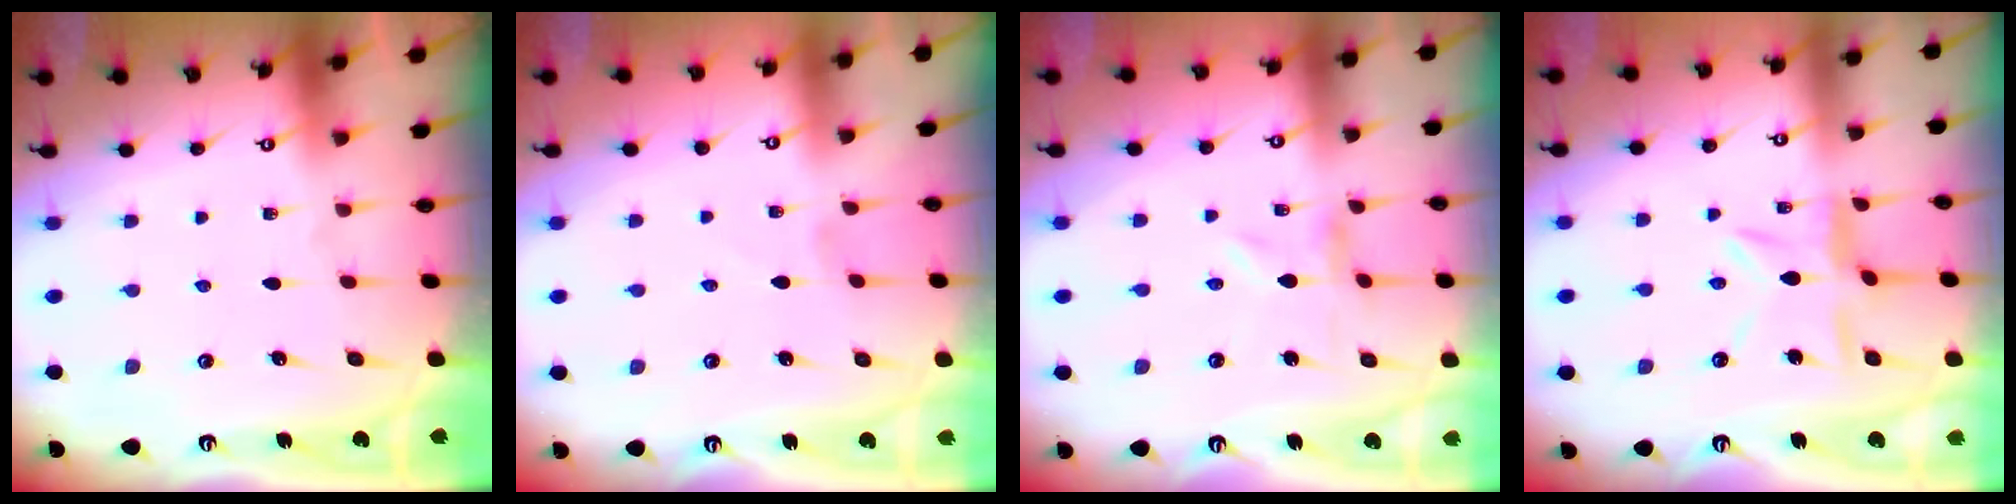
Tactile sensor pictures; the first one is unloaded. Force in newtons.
{"total": 1.3, "press": 1.3, "slide": 0.1}
{"total": 0.0}
{"total": 7.7, "press": 7.7, "slide": 0.7}